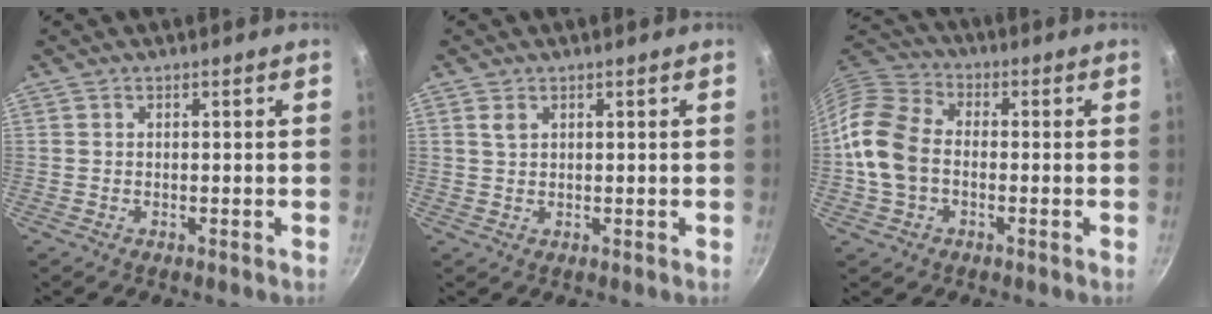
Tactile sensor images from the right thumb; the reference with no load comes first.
{"total": 1.5, "force": [0.8, 0.9, 0.8], "torque": [-0.014, -0.003, 0.018]}
{"total": 11.5, "force": [-1.5, 8.2, 7.9], "torque": [-0.144, 0.025, -0.043]}